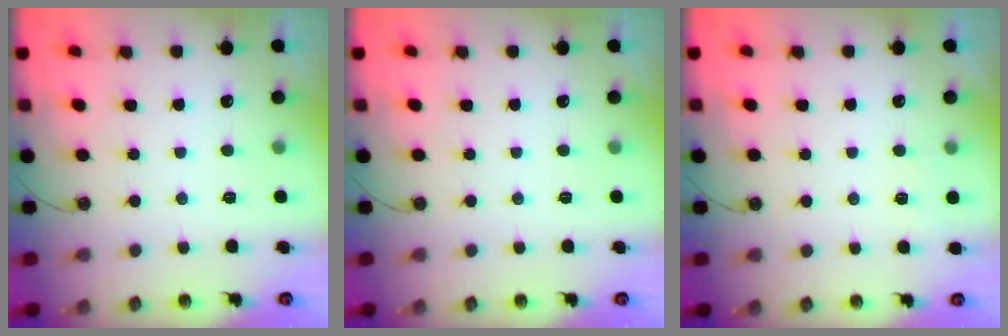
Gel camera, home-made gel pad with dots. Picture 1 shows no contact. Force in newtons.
{"total": 0.0}
{"total": 2.8, "press": 2.3, "slide": 1.5}